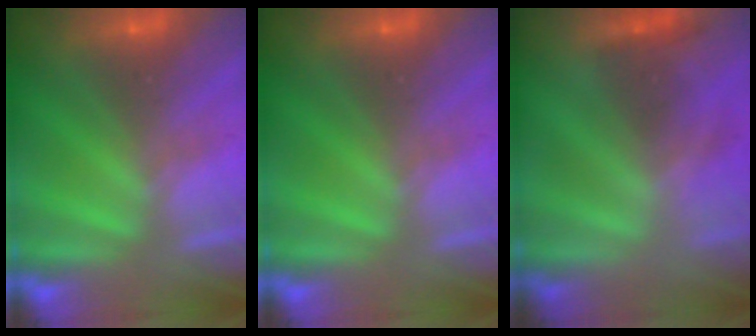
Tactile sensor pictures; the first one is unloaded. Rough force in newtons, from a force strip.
{"total": 0.0}
{"total": 2.3}